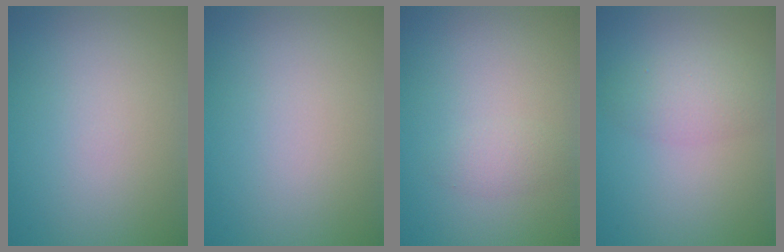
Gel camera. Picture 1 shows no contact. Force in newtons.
{"total": 0.0}
{"total": 1.3, "press": 1.3, "slide": 0.1}
{"total": 2.7, "press": 2.7, "slide": 0.2}